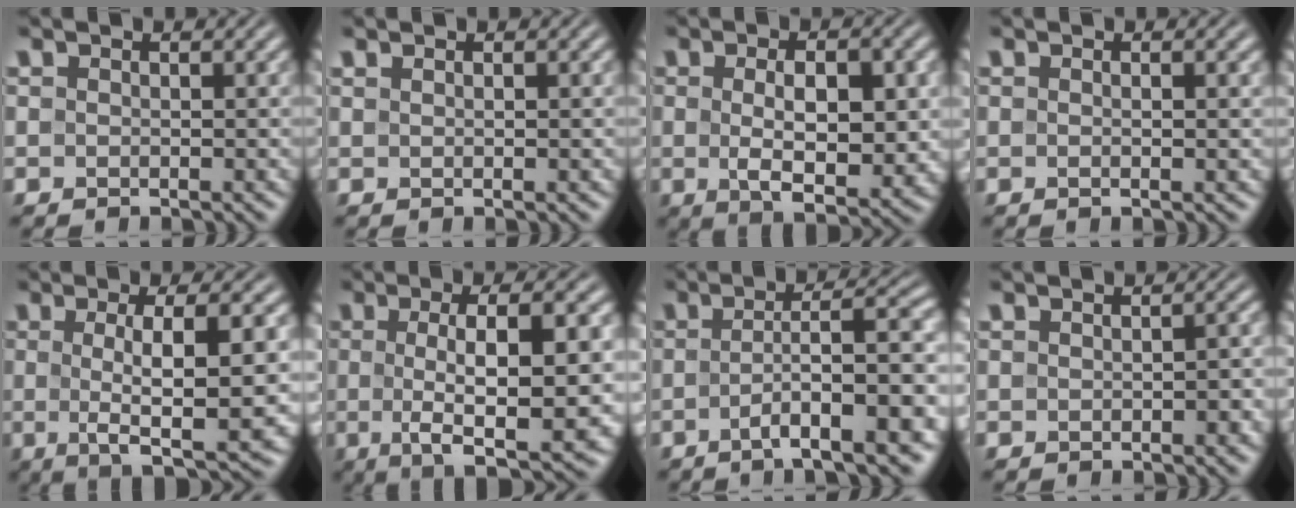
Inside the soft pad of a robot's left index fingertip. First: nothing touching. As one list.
[{"total": 0.6, "force": [0.3, 0.2, 0.5], "torque": [-0.009, 0.003, 0.004]}, {"total": 7.2, "force": [0.1, 3.2, 6.4], "torque": [-0.100, -0.007, 0.007]}, {"total": 1.4, "force": [0.1, 0.3, 1.4], "torque": [-0.020, 0.001, -0.001]}, {"total": 8.6, "force": [-0.3, 2.1, 8.3], "torque": [-0.120, -0.001, -0.007]}, {"total": 10.5, "force": [-0.6, 3.0, 10.1], "torque": [-0.144, -0.004, -0.011]}, {"total": 9.6, "force": [-2.8, 2.2, 9.0], "torque": [-0.119, 0.010, -0.045]}, {"total": 1.5, "force": [-0.4, 0.6, 1.3], "torque": [-0.017, 0.004, -0.004]}]